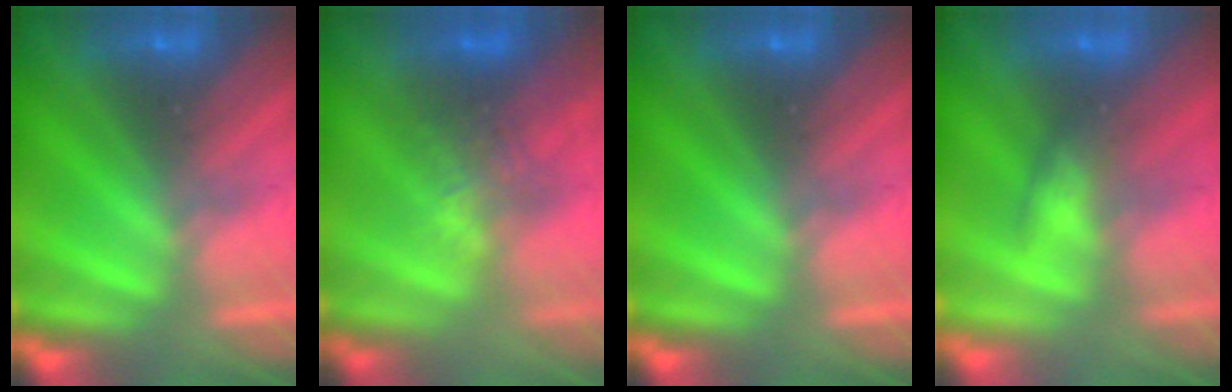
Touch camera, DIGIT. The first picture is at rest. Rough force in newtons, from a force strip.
{"total": 2.7}
{"total": 0.0}
{"total": 2.6}